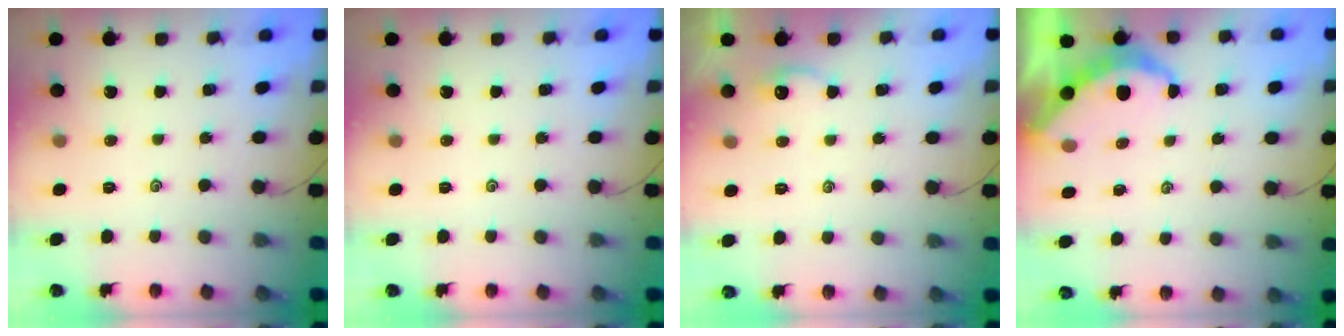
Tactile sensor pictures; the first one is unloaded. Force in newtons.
{"total": 0.0}
{"total": 2.1, "press": 2.0, "slide": 0.3}
{"total": 5.3, "press": 5.3, "slide": 0.4}